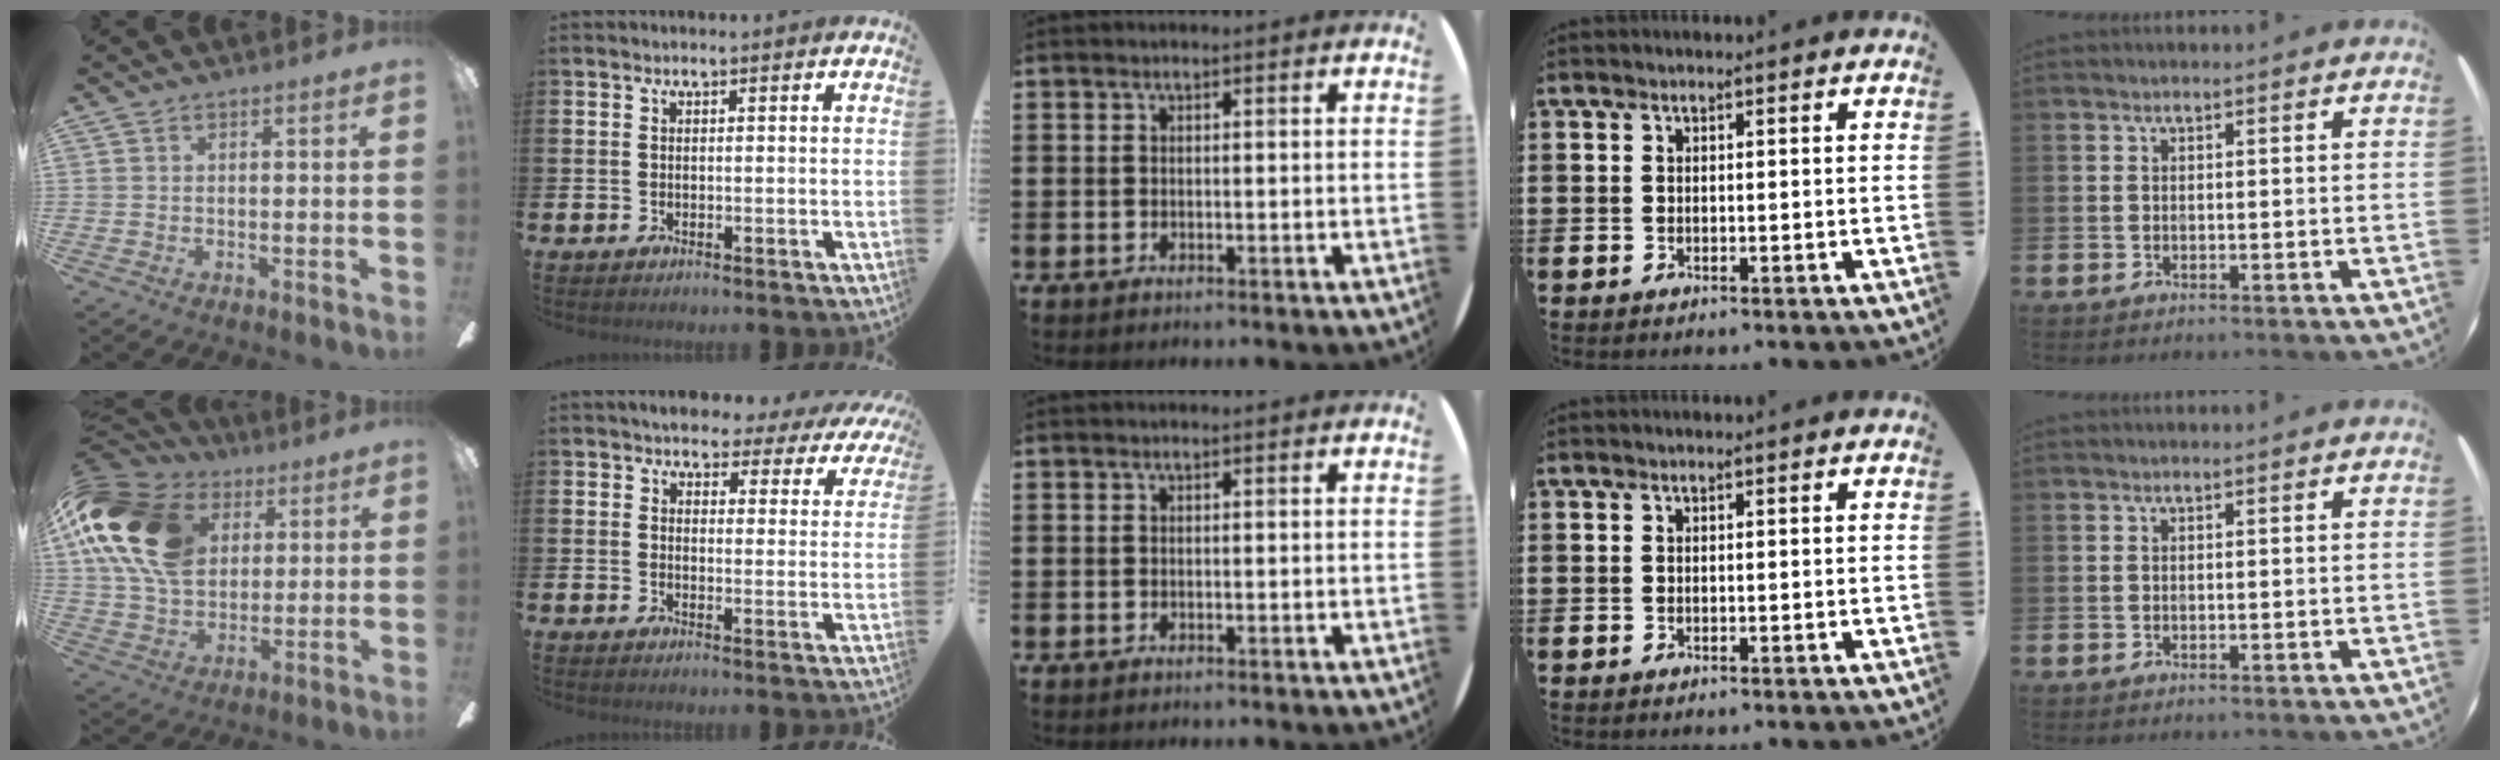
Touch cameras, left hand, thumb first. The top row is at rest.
{"thumb": {"total": 20.5, "force": [6.9, 14.4, 12.8], "torque": [-0.275, -0.008, 0.125]}, "index": {"total": 4.0, "force": [3.6, 1.6, 0.6], "torque": [-0.019, -0.027, 0.059]}}